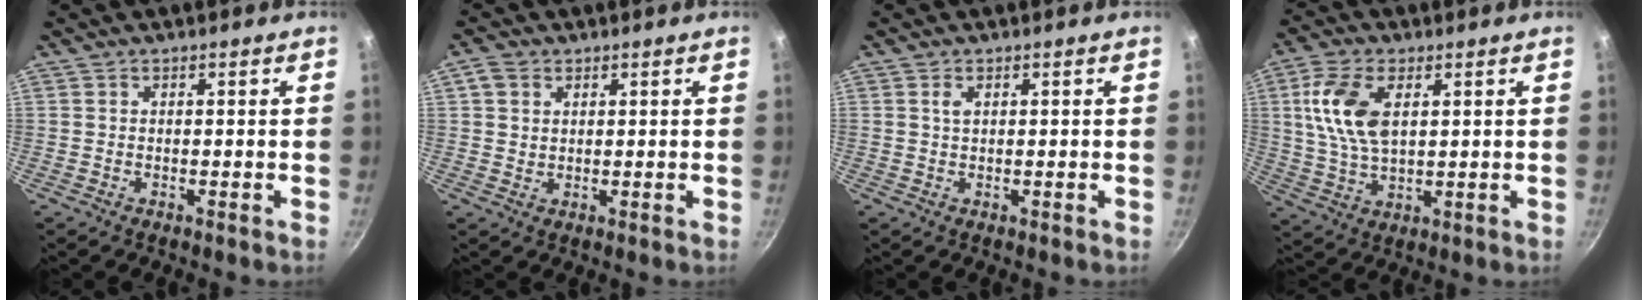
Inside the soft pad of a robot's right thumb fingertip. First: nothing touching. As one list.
[{"total": 3.3, "force": [1.3, 2.6, 1.5], "torque": [-0.021, -0.003, 0.021]}, {"total": 1.3, "force": [0.5, 0.7, 1.0], "torque": [-0.016, 0.000, 0.008]}, {"total": 11.3, "force": [2.9, 6.2, 9.0], "torque": [-0.171, -0.003, 0.057]}]